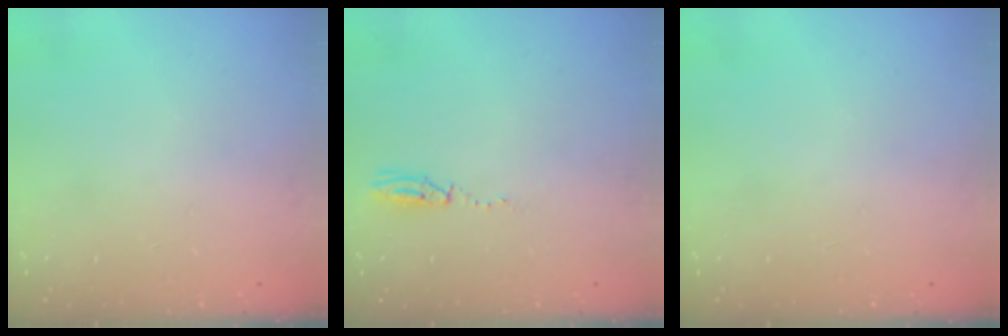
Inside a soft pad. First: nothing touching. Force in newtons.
{"total": 3.5, "press": 2.8, "slide": 2.1}
{"total": 0.0}